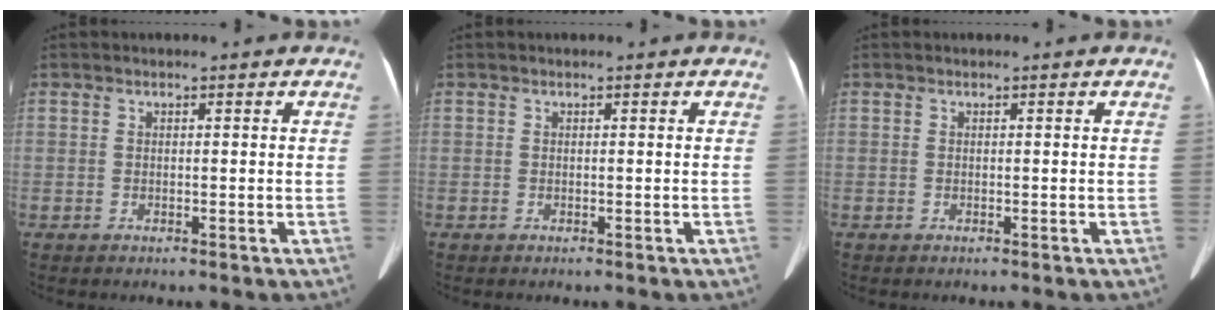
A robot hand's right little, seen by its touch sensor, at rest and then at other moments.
{"total": 0.0}
{"total": 0.0}